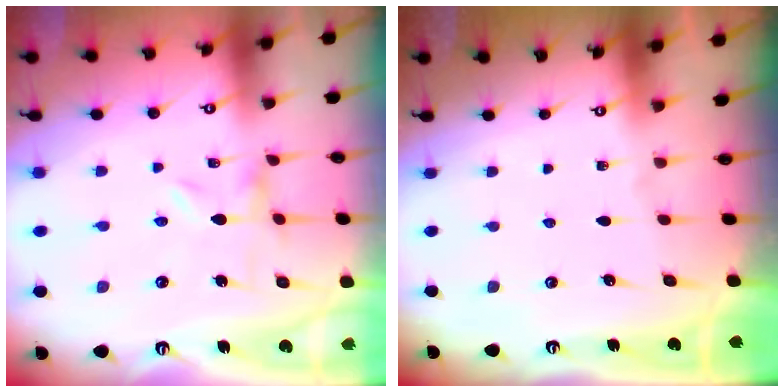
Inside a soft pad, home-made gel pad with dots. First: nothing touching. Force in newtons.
{"total": 0.0}